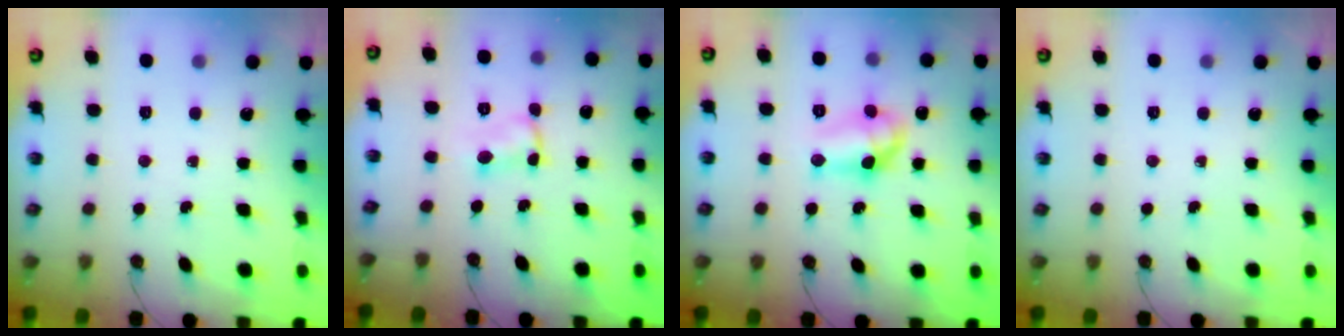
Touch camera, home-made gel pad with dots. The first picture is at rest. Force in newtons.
{"total": 1.4, "press": 1.4, "slide": 0.1}
{"total": 10.0, "press": 10.0, "slide": 0.5}
{"total": 0.0}